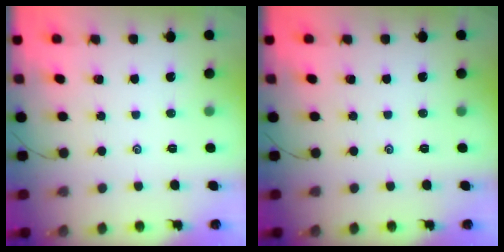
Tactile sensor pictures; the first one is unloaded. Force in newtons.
{"total": 0.0}